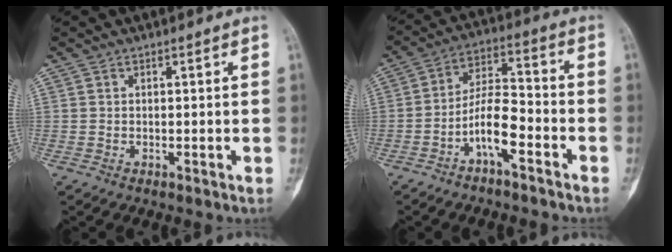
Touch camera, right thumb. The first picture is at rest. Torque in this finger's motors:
{"motor_torque": [-0.03, 0.01, 0.35, 0.22, -0.03]}